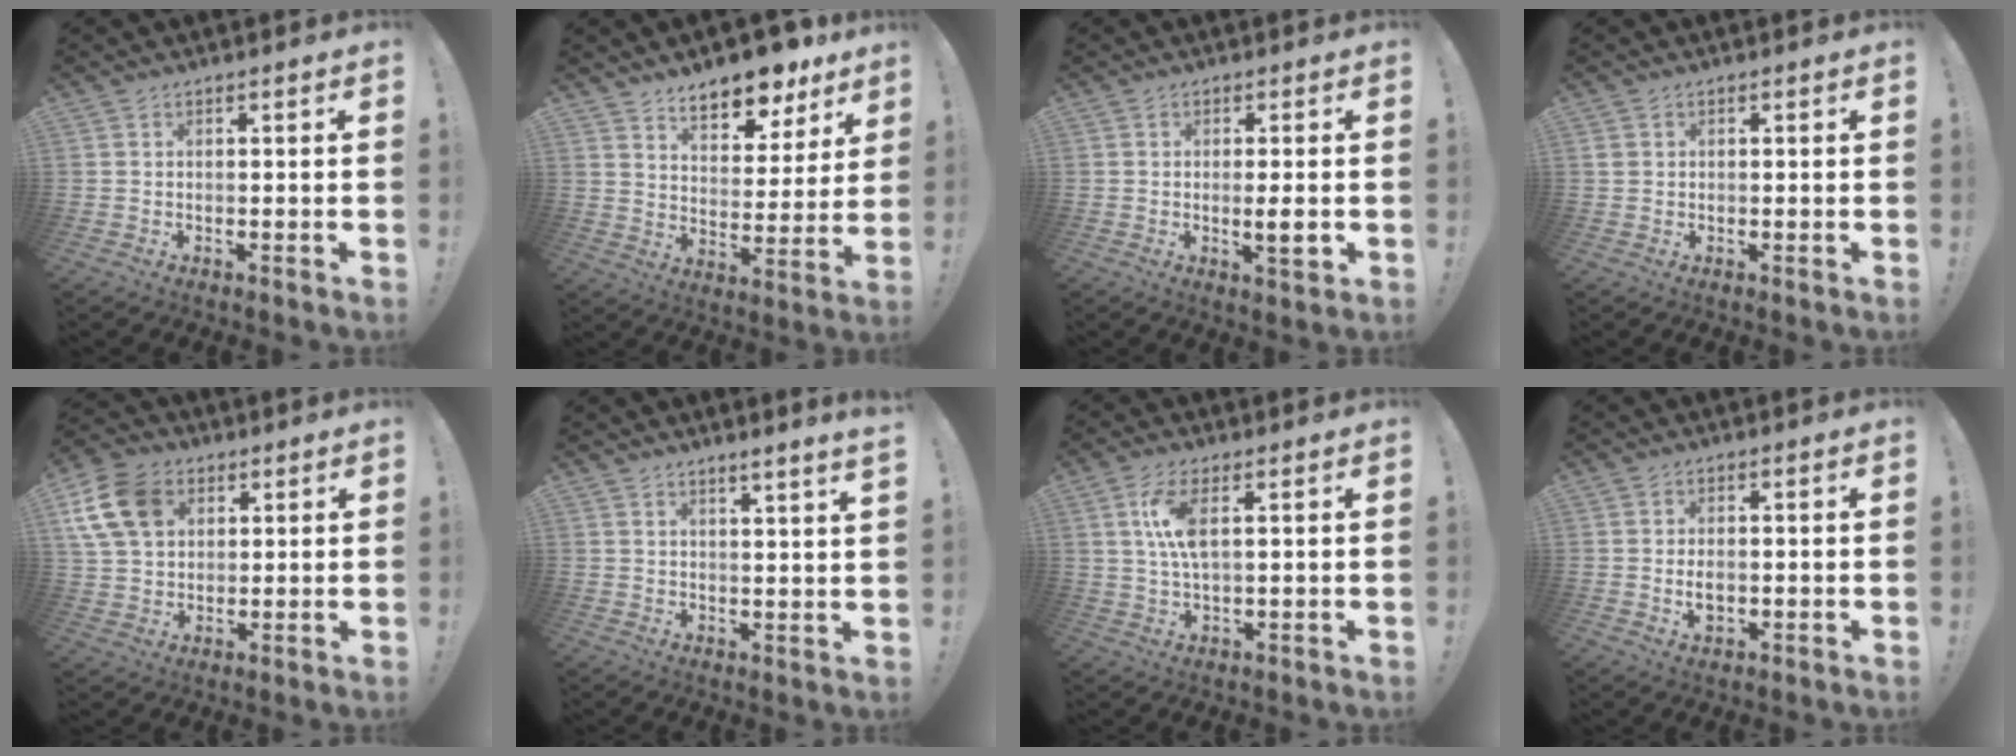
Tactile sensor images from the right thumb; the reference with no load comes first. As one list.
[{"total": 12.5, "force": [10.2, 4.9, 5.2], "torque": [-0.070, -0.081, 0.178]}, {"total": 4.6, "force": [-0.6, 0.5, 4.6], "torque": [-0.062, -0.010, -0.011]}, {"total": 1.3, "force": [0.5, 1.1, 0.3], "torque": [-0.013, 0.008, 0.010]}, {"total": 14.4, "force": [5.3, 10.7, 7.9], "torque": [-0.151, -0.017, 0.107]}, {"total": 3.7, "force": [2.9, -0.9, 2.3], "torque": [-0.024, -0.028, 0.044]}, {"total": 8.5, "force": [2.2, 2.9, 7.7], "torque": [-0.157, -0.005, 0.036]}, {"total": 3.2, "force": [-0.5, 1.9, 2.5], "torque": [-0.035, -0.004, -0.012]}]